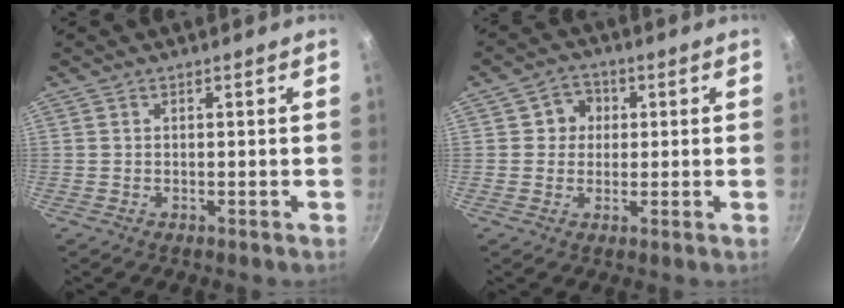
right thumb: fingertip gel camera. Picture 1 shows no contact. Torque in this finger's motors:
{"motor_torque": [-0.32, 0.31, 0.06, -0.06, 0.01]}